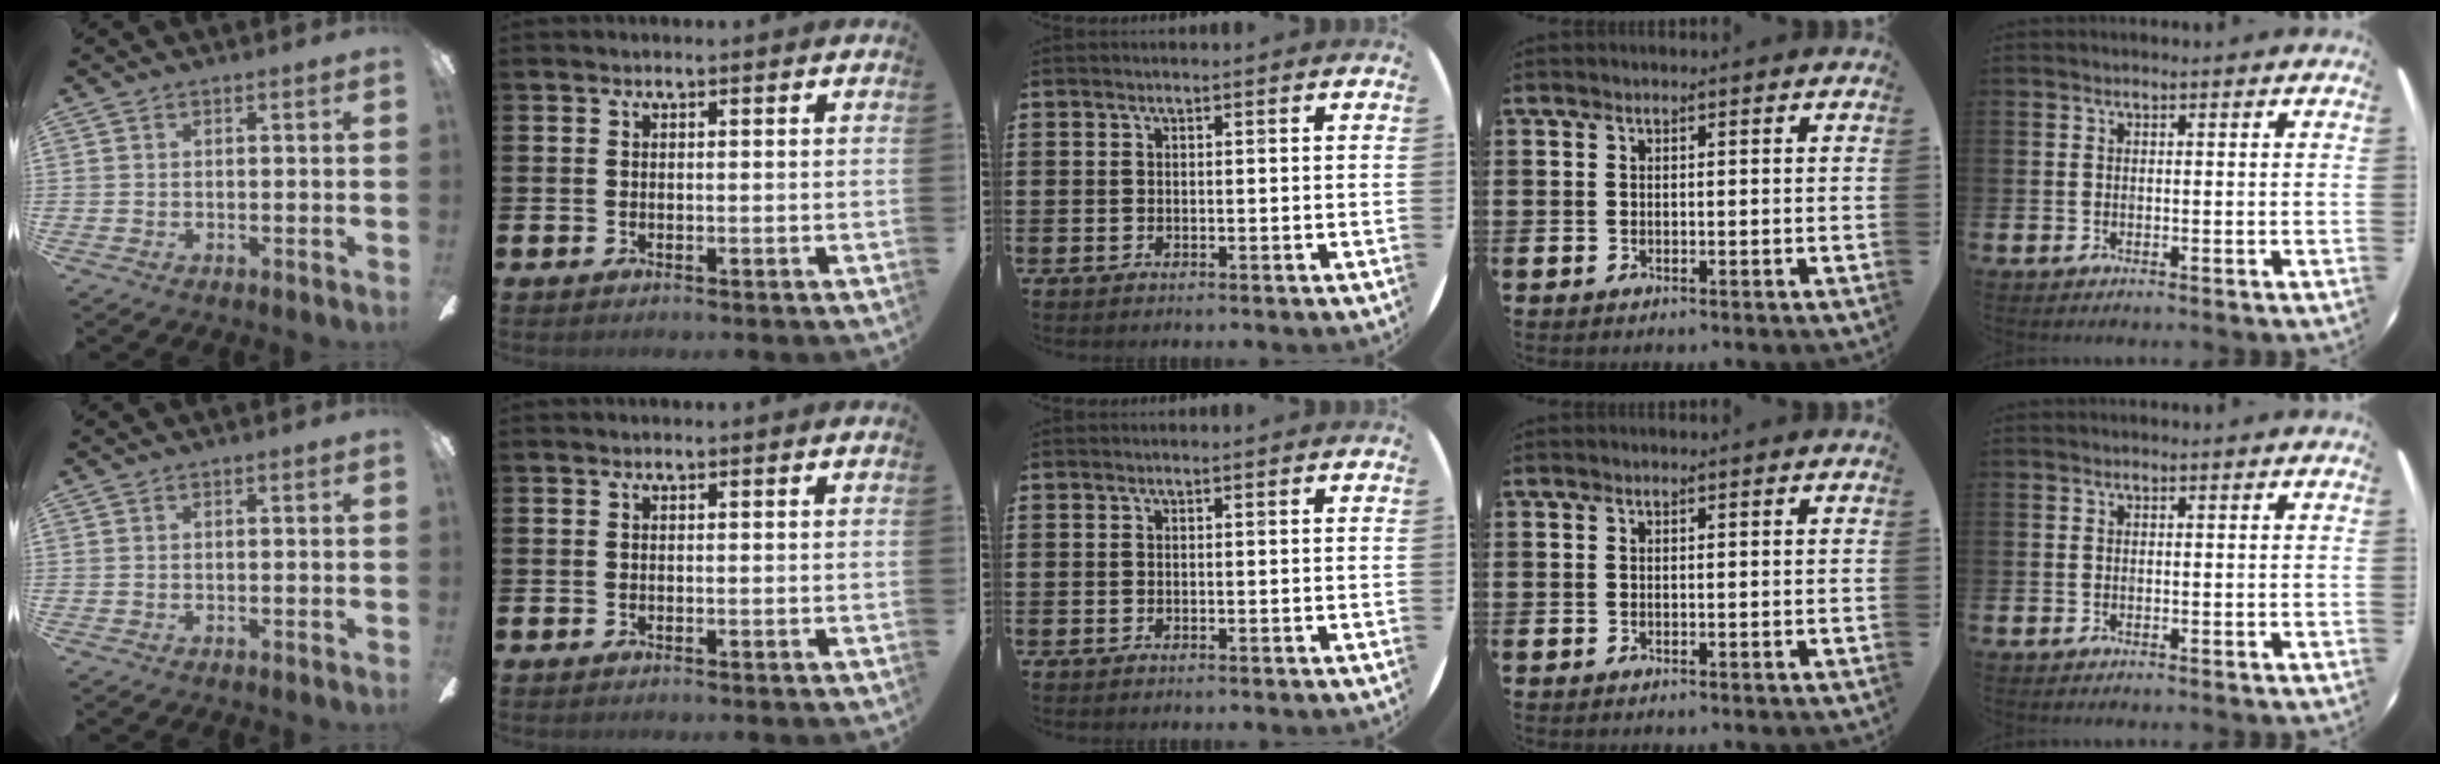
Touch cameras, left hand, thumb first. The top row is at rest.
{}